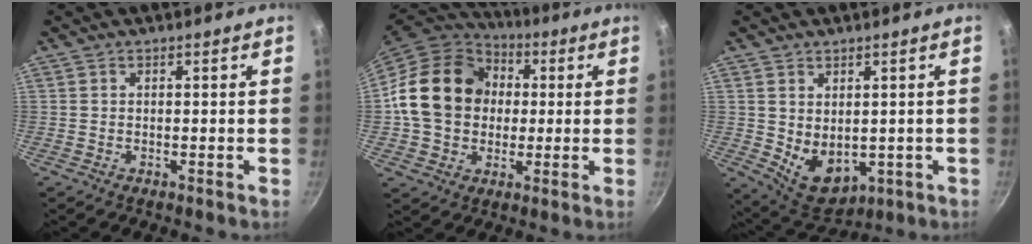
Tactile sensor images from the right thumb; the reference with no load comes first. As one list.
[{"total": 19.6, "force": [1.8, 16.0, 11.2], "torque": [-0.174, 0.029, 0.024]}, {"total": 8.4, "force": [0.2, 5.8, 6.0], "torque": [-0.074, -0.019, 0.029]}]